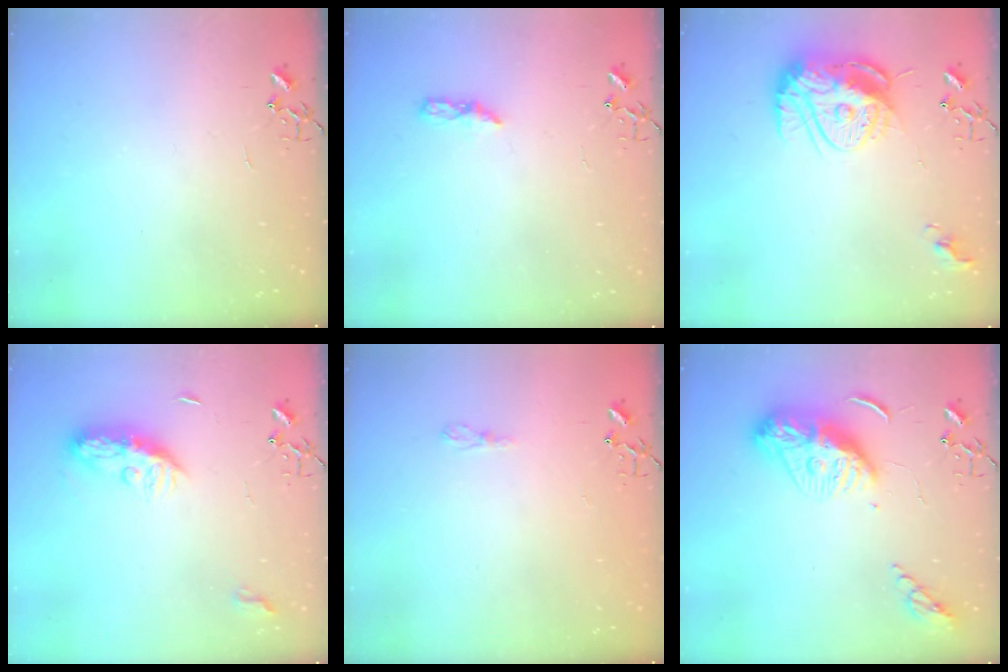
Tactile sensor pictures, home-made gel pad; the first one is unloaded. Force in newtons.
{"total": 6.0, "press": 6.0, "slide": 0.7}
{"total": 15.9, "press": 15.8, "slide": 1.6}
{"total": 10.1, "press": 10.1, "slide": 0.6}
{"total": 3.8, "press": 3.7, "slide": 0.6}
{"total": 12.1, "press": 12.1, "slide": 0.6}